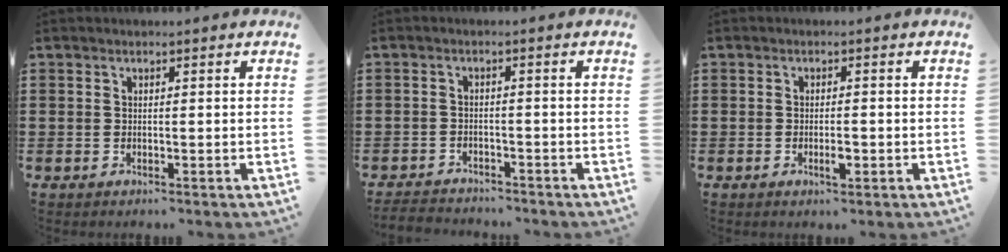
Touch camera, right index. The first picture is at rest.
{"total": 2.5, "force": [-2.5, 0.3, 0.0], "torque": [-0.007, -0.001, -0.053]}
{"total": 2.4, "force": [-0.8, 0.7, 2.2], "torque": [-0.038, 0.001, -0.015]}